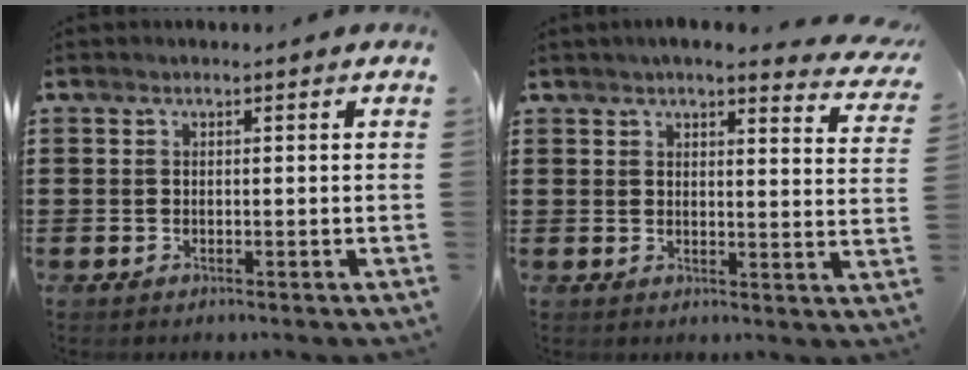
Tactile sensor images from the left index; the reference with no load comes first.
{"total": 4.0, "force": [3.6, 0.0, 1.6], "torque": [-0.039, -0.016, 0.062]}